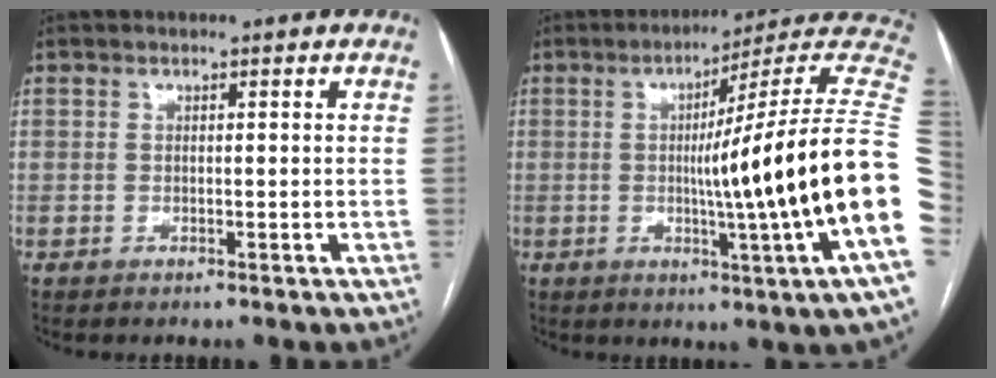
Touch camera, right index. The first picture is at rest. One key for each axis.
{"total": 24.2, "fx": -1.9, "fy": -2.6, "fz": 24.0, "tx": -0.230, "ty": 0.001, "tz": -0.052}